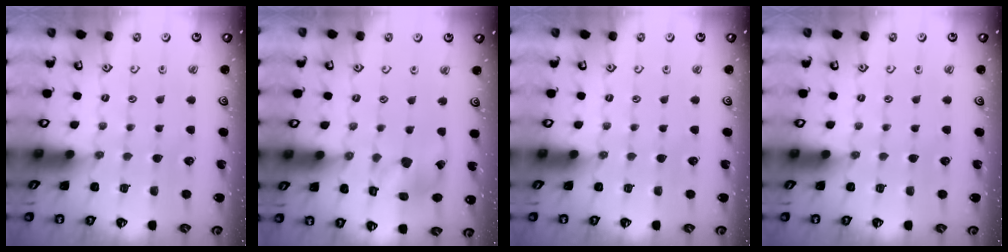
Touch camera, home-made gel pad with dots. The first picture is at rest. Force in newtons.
{"total": 9.4, "press": 9.3, "slide": 1.1}
{"total": 0.0}
{"total": 0.0}